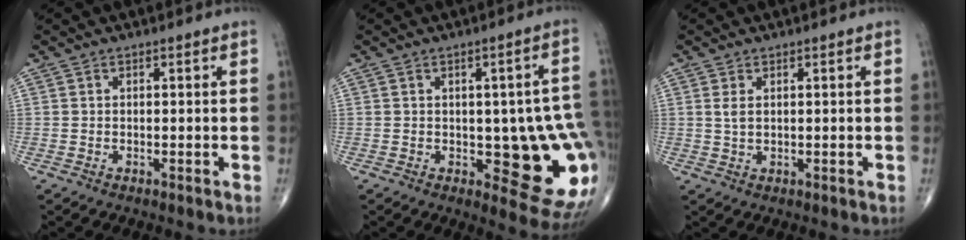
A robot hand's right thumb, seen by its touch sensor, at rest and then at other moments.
{"total": 14.6, "force": [-1.7, 5.8, 13.3], "torque": [-0.129, -0.004, -0.009]}
{"total": 1.9, "force": [0.6, 0.9, 1.5], "torque": [-0.031, 0.000, 0.018]}